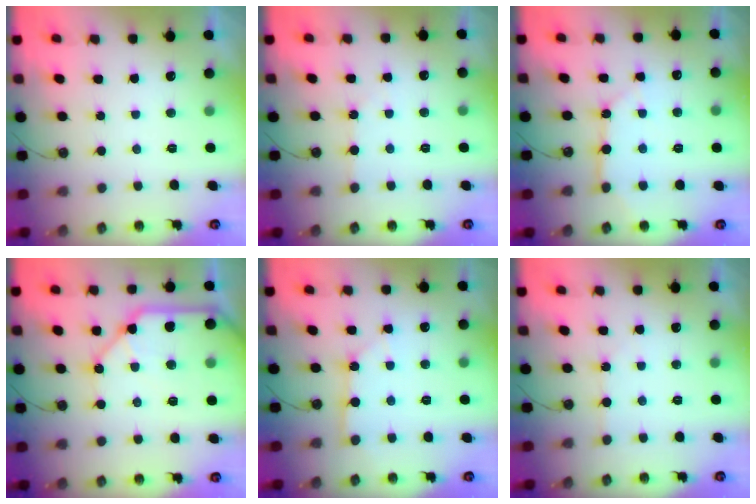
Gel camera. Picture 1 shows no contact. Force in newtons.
{"total": 2.3, "press": 2.2, "slide": 0.4}
{"total": 9.2, "press": 9.1, "slide": 0.9}
{"total": 14.0, "press": 13.9, "slide": 1.7}
{"total": 4.6, "press": 4.5, "slide": 0.4}
{"total": 1.9, "press": 1.8, "slide": 0.4}